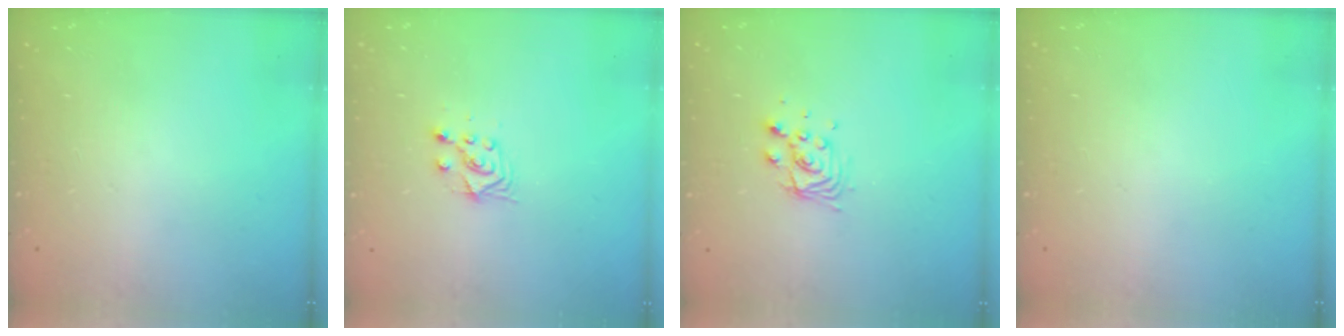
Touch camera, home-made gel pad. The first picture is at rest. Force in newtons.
{"total": 4.9, "press": 4.8, "slide": 1.0}
{"total": 7.6, "press": 7.6, "slide": 0.5}
{"total": 0.0}